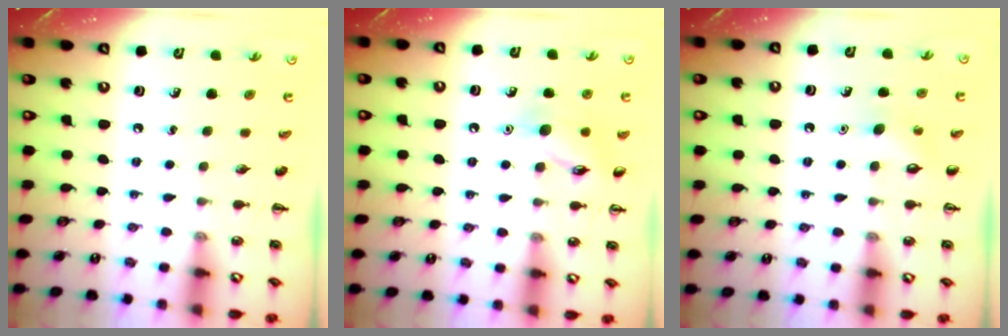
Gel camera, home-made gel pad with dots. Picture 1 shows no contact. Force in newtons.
{"total": 10.6, "press": 10.6, "slide": 0.5}
{"total": 4.4, "press": 4.2, "slide": 1.2}